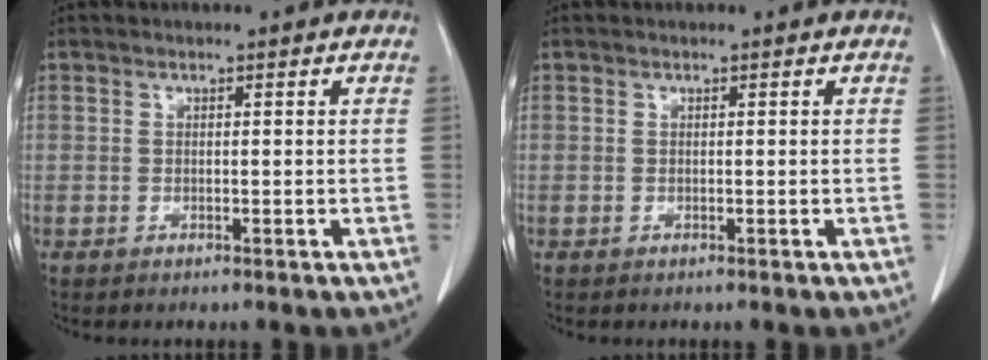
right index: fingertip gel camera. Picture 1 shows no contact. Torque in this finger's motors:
{"motor_torque": [0.00, 0.00, 0.00, 0.00]}